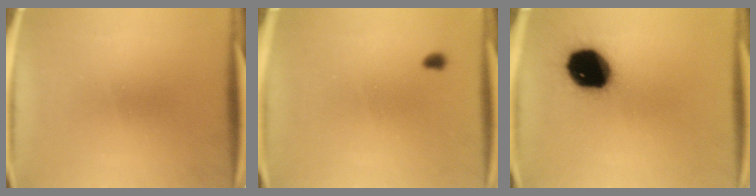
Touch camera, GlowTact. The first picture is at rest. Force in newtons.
{"total": 0.9}
{"total": 17.6}